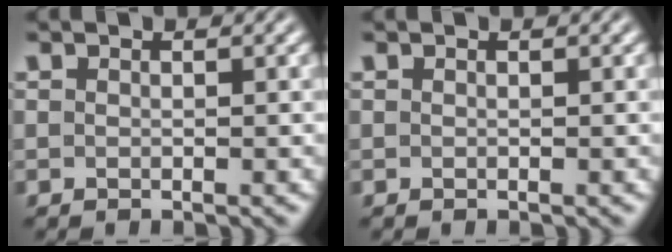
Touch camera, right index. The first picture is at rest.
{"total": 0.0}